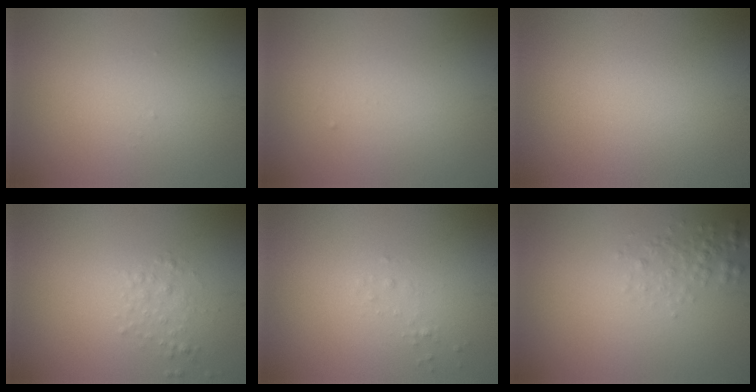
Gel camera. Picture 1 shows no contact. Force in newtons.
{"total": 0.0}
{"total": 0.0}
{"total": 1.3, "press": 1.2, "slide": 0.1}
{"total": 0.6, "press": 0.6, "slide": 0.0}
{"total": 1.5, "press": 1.5, "slide": 0.0}